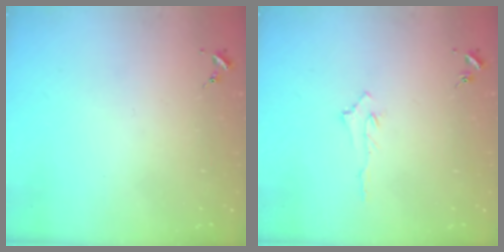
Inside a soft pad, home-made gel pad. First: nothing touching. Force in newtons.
{"total": 2.9, "press": 2.9, "slide": 0.4}